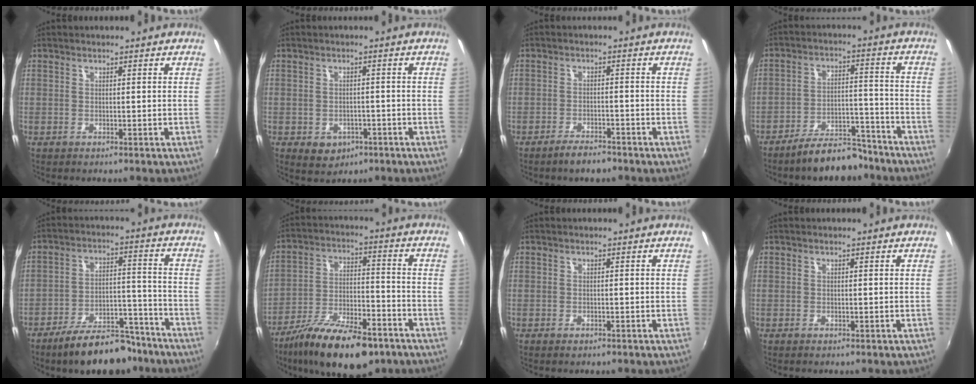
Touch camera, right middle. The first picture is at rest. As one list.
[{"total": 5.2, "force": [-2.5, 3.9, 2.3], "torque": [-0.053, -0.007, -0.024]}, {"total": 3.9, "force": [-3.3, 1.1, 1.9], "torque": [-0.049, 0.000, -0.055]}, {"total": 10.7, "force": [-9.1, 3.6, 4.3], "torque": [-0.078, 0.028, -0.126]}, {"total": 15.2, "force": [-12.2, 5.5, 7.1], "torque": [-0.126, 0.020, -0.172]}, {"total": 18.7, "force": [-12.9, 6.4, 11.9], "torque": [-0.218, -0.029, -0.208]}, {"total": 0.7, "force": [-0.5, 0.2, 0.3], "torque": [-0.007, -0.002, -0.010]}, {"total": 0.0}]